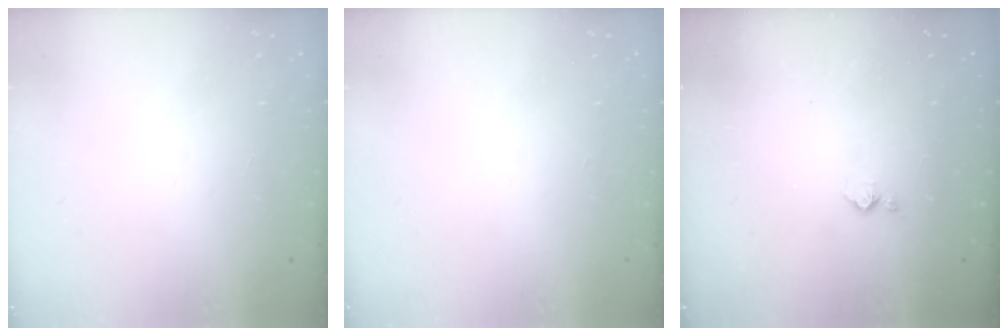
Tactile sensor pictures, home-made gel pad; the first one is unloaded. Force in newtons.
{"total": 0.0}
{"total": 2.8, "press": 2.7, "slide": 0.4}